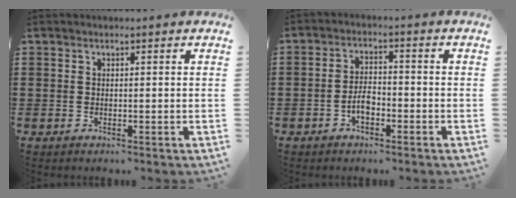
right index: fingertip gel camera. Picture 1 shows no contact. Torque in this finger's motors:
{"motor_torque": [2.14, 0.00, 0.39, 0.07]}